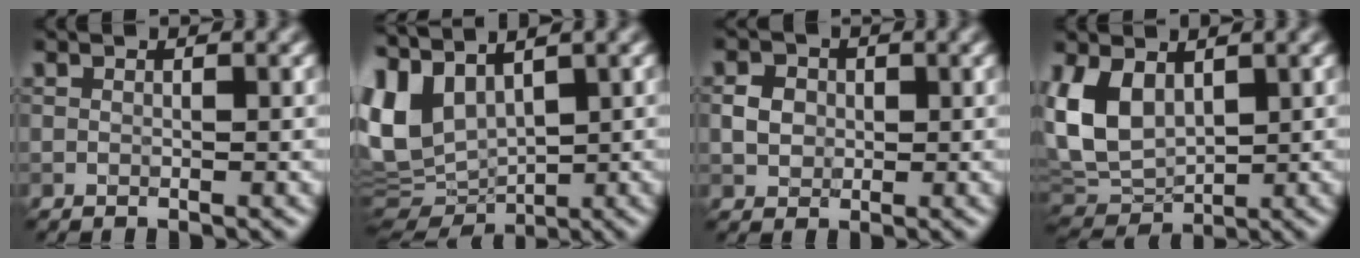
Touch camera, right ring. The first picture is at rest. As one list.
[{"total": 7.9, "force": [2.3, 4.4, 6.1], "torque": [-0.154, -0.009, 0.057]}, {"total": 2.1, "force": [0.1, 1.8, 1.0], "torque": [-0.016, -0.001, 0.002]}, {"total": 6.7, "force": [1.7, 4.4, 4.8], "torque": [-0.113, -0.001, 0.030]}]